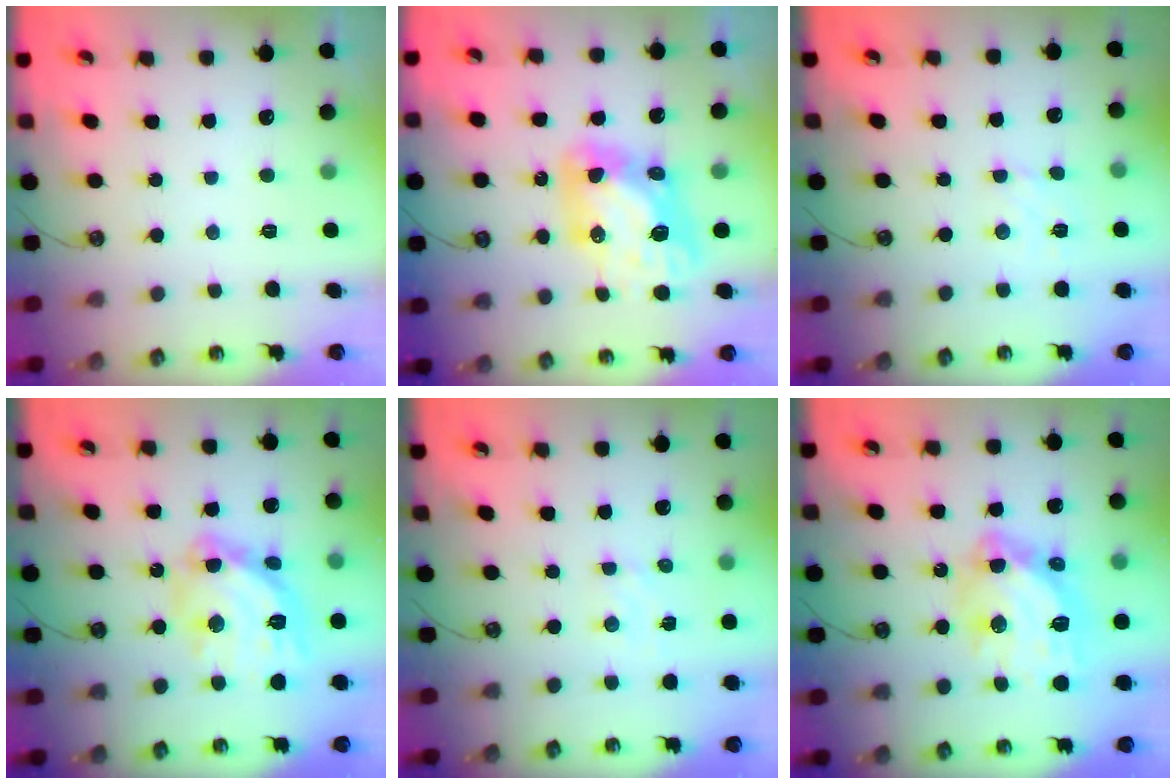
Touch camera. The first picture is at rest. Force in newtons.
{"total": 12.0, "press": 11.9, "slide": 1.5}
{"total": 2.7, "press": 2.7, "slide": 0.4}
{"total": 17.4, "press": 17.3, "slide": 1.7}
{"total": 2.2, "press": 2.2, "slide": 0.4}
{"total": 16.6, "press": 16.6, "slide": 1.4}